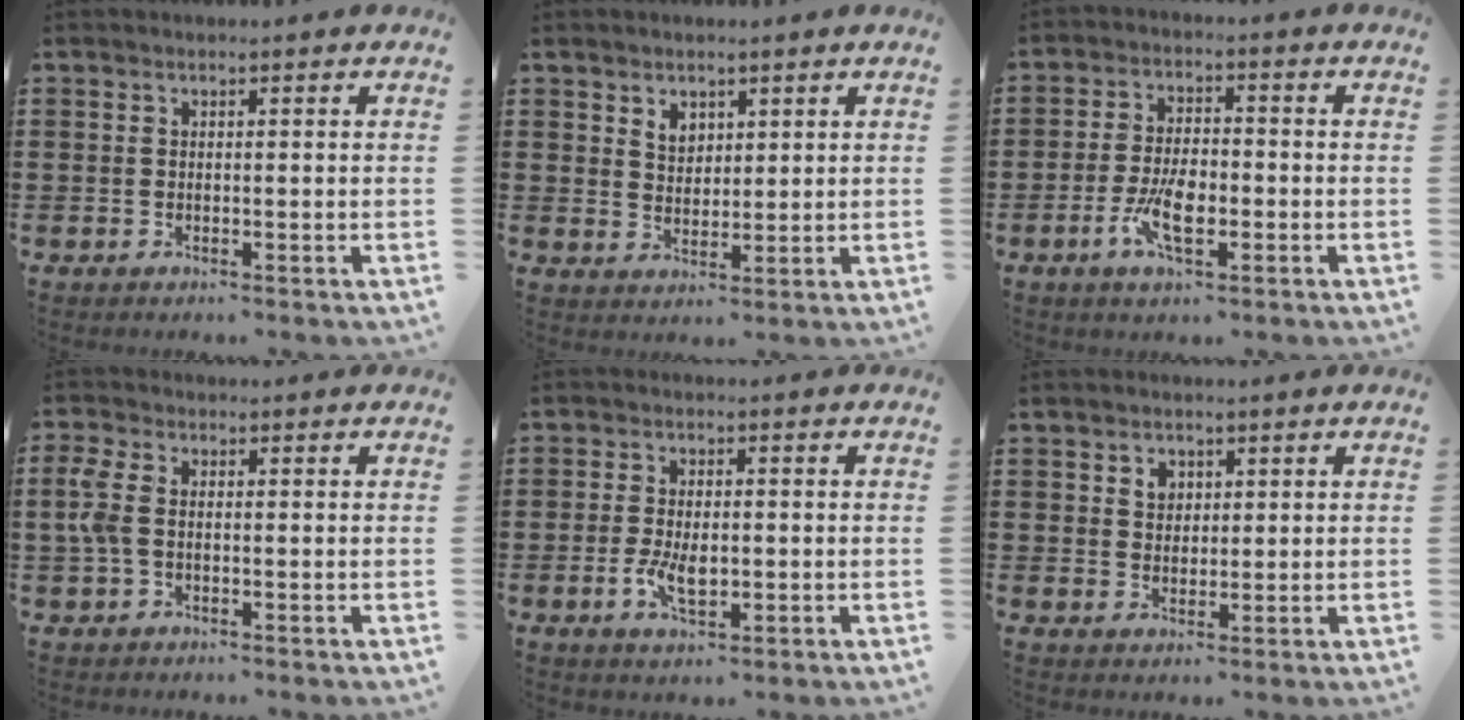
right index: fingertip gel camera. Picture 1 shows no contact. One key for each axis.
{"total": 2.9, "fx": 1.9, "fy": 2.0, "fz": 1.0, "tx": -0.026, "ty": 0.007, "tz": 0.035}
{"total": 6.7, "fx": -2.2, "fy": 3.0, "fz": 5.6, "tx": -0.121, "ty": -0.002, "tz": -0.043}
{"total": 4.0, "fx": -0.3, "fy": 2.2, "fz": 3.4, "tx": -0.094, "ty": -0.003, "tz": -0.013}
{"total": 4.7, "fx": -1.0, "fy": 2.3, "fz": 4.0, "tx": -0.076, "ty": 0.001, "tz": -0.015}
{"total": 2.2, "fx": 1.2, "fy": 1.8, "fz": 0.6, "tx": -0.019, "ty": 0.009, "tz": 0.021}